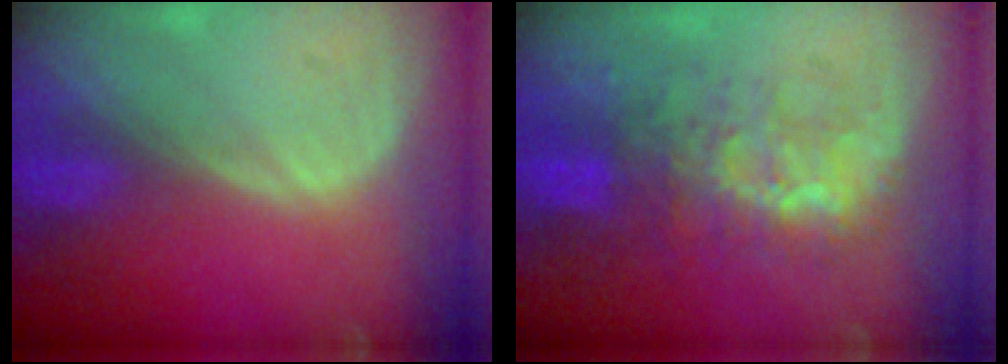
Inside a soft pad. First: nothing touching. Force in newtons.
{"total": 9.5, "press": 8.4, "slide": 4.4}